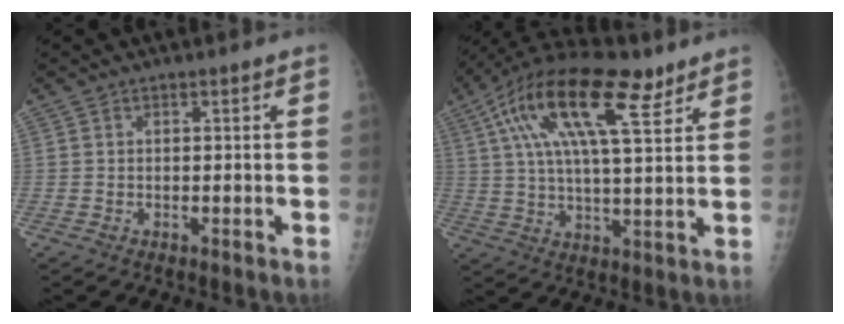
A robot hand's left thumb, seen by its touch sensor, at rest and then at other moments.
{"total": 18.7, "force": [9.2, 6.6, 14.9], "torque": [-0.264, -0.001, 0.156]}